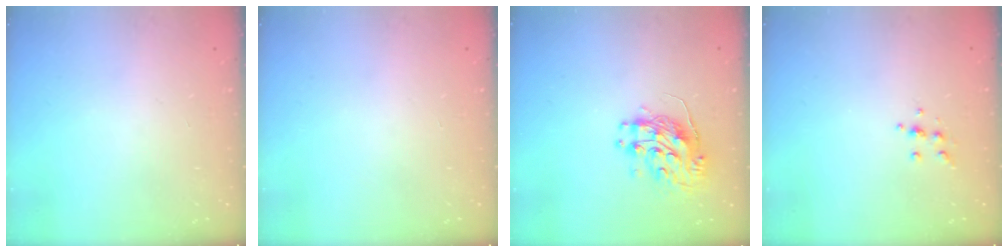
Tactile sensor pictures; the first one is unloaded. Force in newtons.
{"total": 0.0}
{"total": 10.7, "press": 10.6, "slide": 1.2}
{"total": 4.8, "press": 4.7, "slide": 0.8}